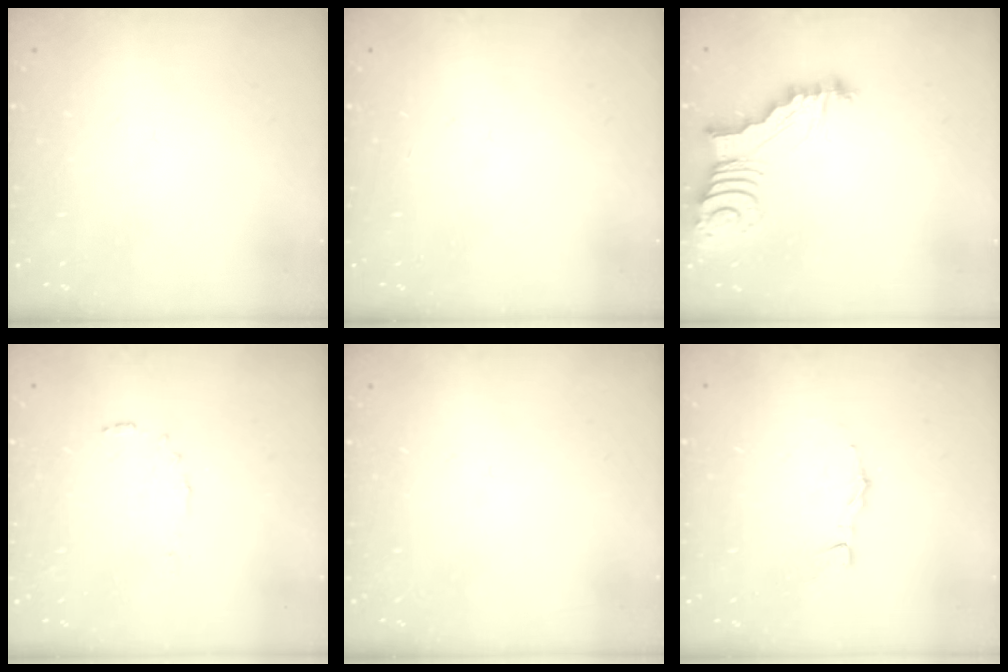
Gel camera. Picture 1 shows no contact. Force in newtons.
{"total": 0.0}
{"total": 4.1, "press": 4.1, "slide": 0.2}
{"total": 3.8, "press": 3.8, "slide": 0.4}
{"total": 0.0}
{"total": 2.5, "press": 2.5, "slide": 0.1}